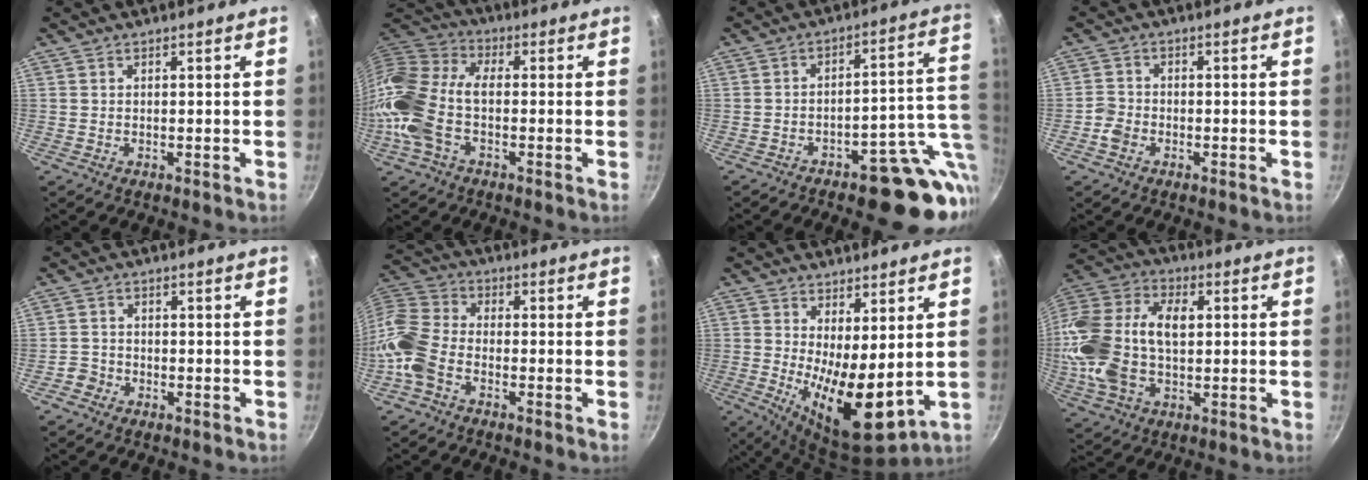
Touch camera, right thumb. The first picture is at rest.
{"total": 15.5, "force": [-3.3, 9.1, 12.1], "torque": [-0.240, 0.032, -0.089]}
{"total": 15.9, "force": [-5.1, 7.1, 13.2], "torque": [-0.107, 0.037, -0.063]}
{"total": 2.9, "force": [-1.7, 2.2, 1.1], "torque": [-0.019, 0.022, -0.036]}
{"total": 2.6, "force": [-1.7, 1.9, 0.3], "torque": [0.000, 0.022, -0.030]}
{"total": 9.4, "force": [-4.3, 5.8, 6.0], "torque": [-0.124, 0.040, -0.111]}
{"total": 12.8, "force": [1.2, 4.9, 11.8], "torque": [-0.174, -0.036, 0.030]}
{"total": 21.5, "force": [0.4, 13.7, 16.6], "torque": [-0.330, 0.033, -0.001]}